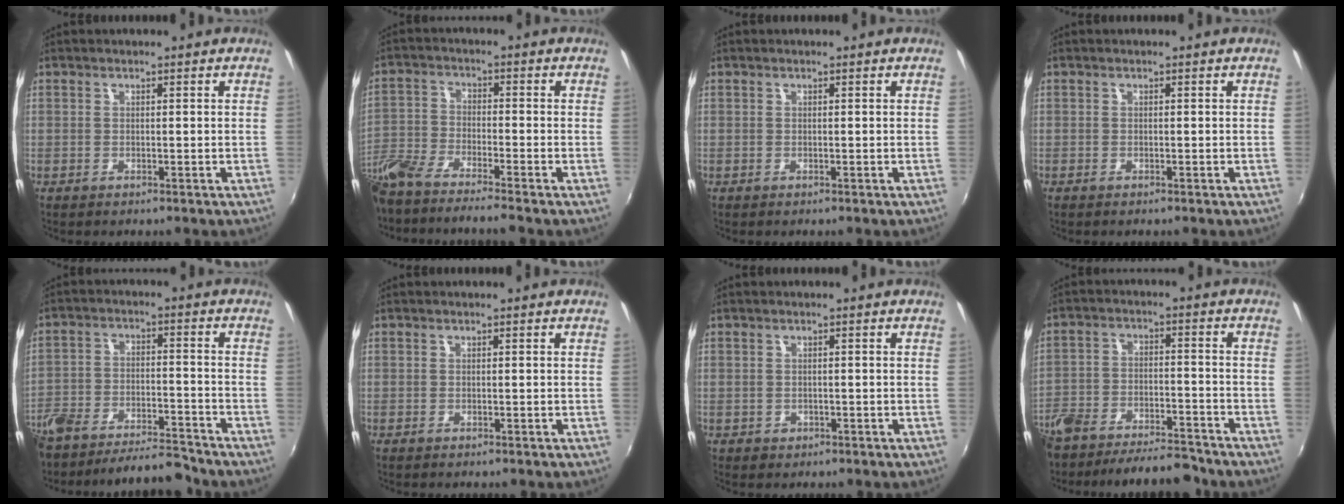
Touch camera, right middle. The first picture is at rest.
{"total": 11.2, "force": [-9.5, 0.9, 5.9], "torque": [-0.141, -0.031, -0.184]}
{"total": 0.0}
{"total": 0.5, "force": [-0.5, 0.1, 0.3], "torque": [-0.005, -0.003, -0.010]}
{"total": 14.2, "force": [-12.7, 3.5, 5.4], "torque": [-0.133, -0.004, -0.204]}
{"total": 0.0}
{"total": 1.5, "force": [-0.6, 1.2, 0.4], "torque": [-0.009, -0.004, -0.007]}
{"total": 16.2, "force": [-13.6, 5.4, 7.0], "torque": [-0.167, -0.009, -0.209]}